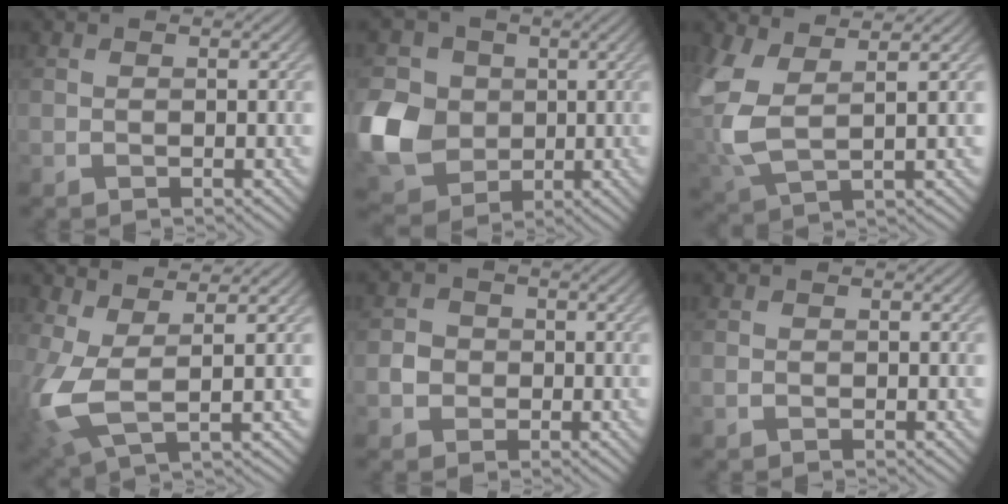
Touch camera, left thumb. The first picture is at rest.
{"total": 10.6, "force": [-0.2, 9.1, 5.4], "torque": [-0.161, -0.009, -0.013]}
{"total": 6.5, "force": [2.3, 2.8, 5.4], "torque": [-0.139, -0.001, 0.045]}
{"total": 6.7, "force": [1.0, 2.5, 6.2], "torque": [-0.159, -0.002, 0.016]}
{"total": 2.2, "force": [-0.2, 2.1, 0.4], "torque": [-0.006, 0.002, -0.010]}
{"total": 0.6, "force": [-0.2, 0.5, 0.3], "torque": [-0.007, -0.003, -0.005]}